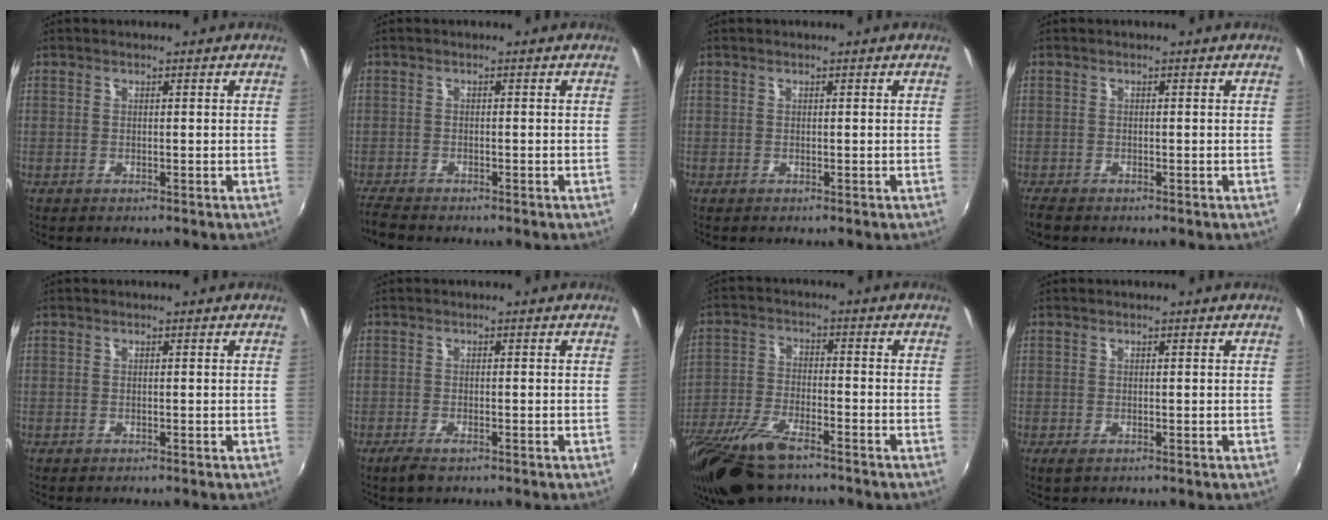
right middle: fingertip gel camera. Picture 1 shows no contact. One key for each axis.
{"total": 3.3, "fx": -3.1, "fy": 0.4, "fz": 1.0, "tx": -0.031, "ty": -0.018, "tz": -0.063}
{"total": 0.0}
{"total": 2.2, "fx": -1.9, "fy": 0.7, "fz": 0.9, "tx": -0.020, "ty": -0.013, "tz": -0.036}
{"total": 0.0}
{"total": 2.8, "fx": -1.9, "fy": 0.9, "fz": 1.9, "tx": -0.044, "ty": -0.008, "tz": -0.037}
{"total": 16.1, "fx": -12.1, "fy": 4.8, "fz": 9.5, "tx": -0.211, "ty": -0.041, "tz": -0.229}
{"total": 0.7, "fx": -0.1, "fy": 0.3, "fz": 0.7, "tx": -0.015, "ty": -0.002, "tz": -0.003}